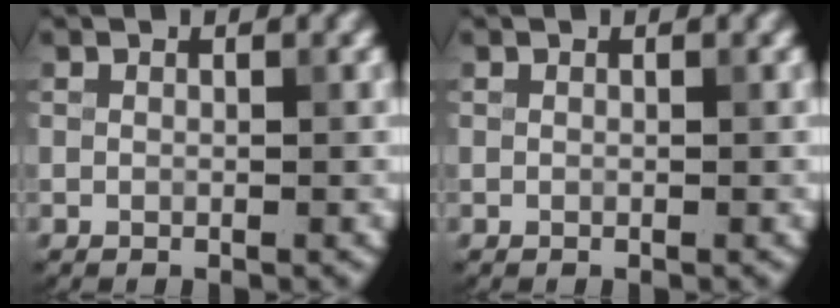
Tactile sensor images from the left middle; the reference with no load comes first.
{"total": 0.0}